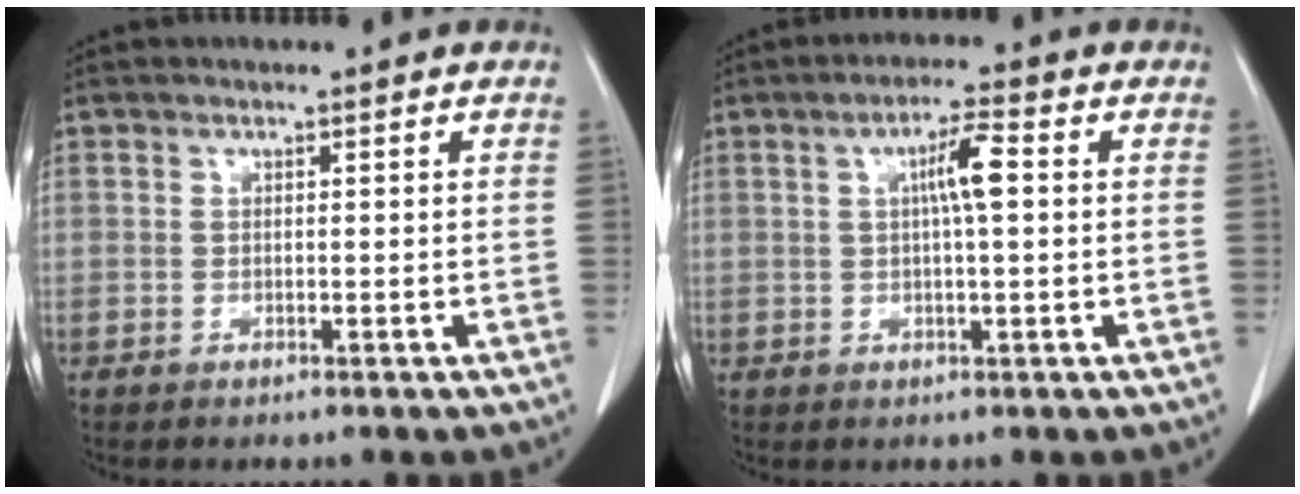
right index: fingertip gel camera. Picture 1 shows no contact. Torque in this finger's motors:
{"motor_torque": [0.47, 0.08, 0.16, 0.08]}